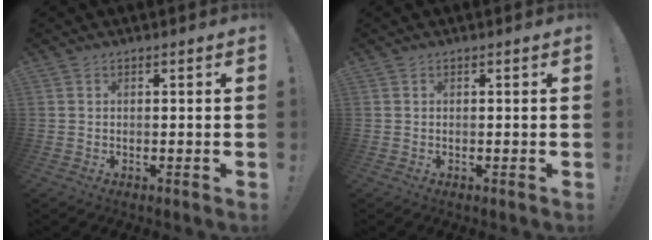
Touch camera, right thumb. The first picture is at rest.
{"total": 0.0}